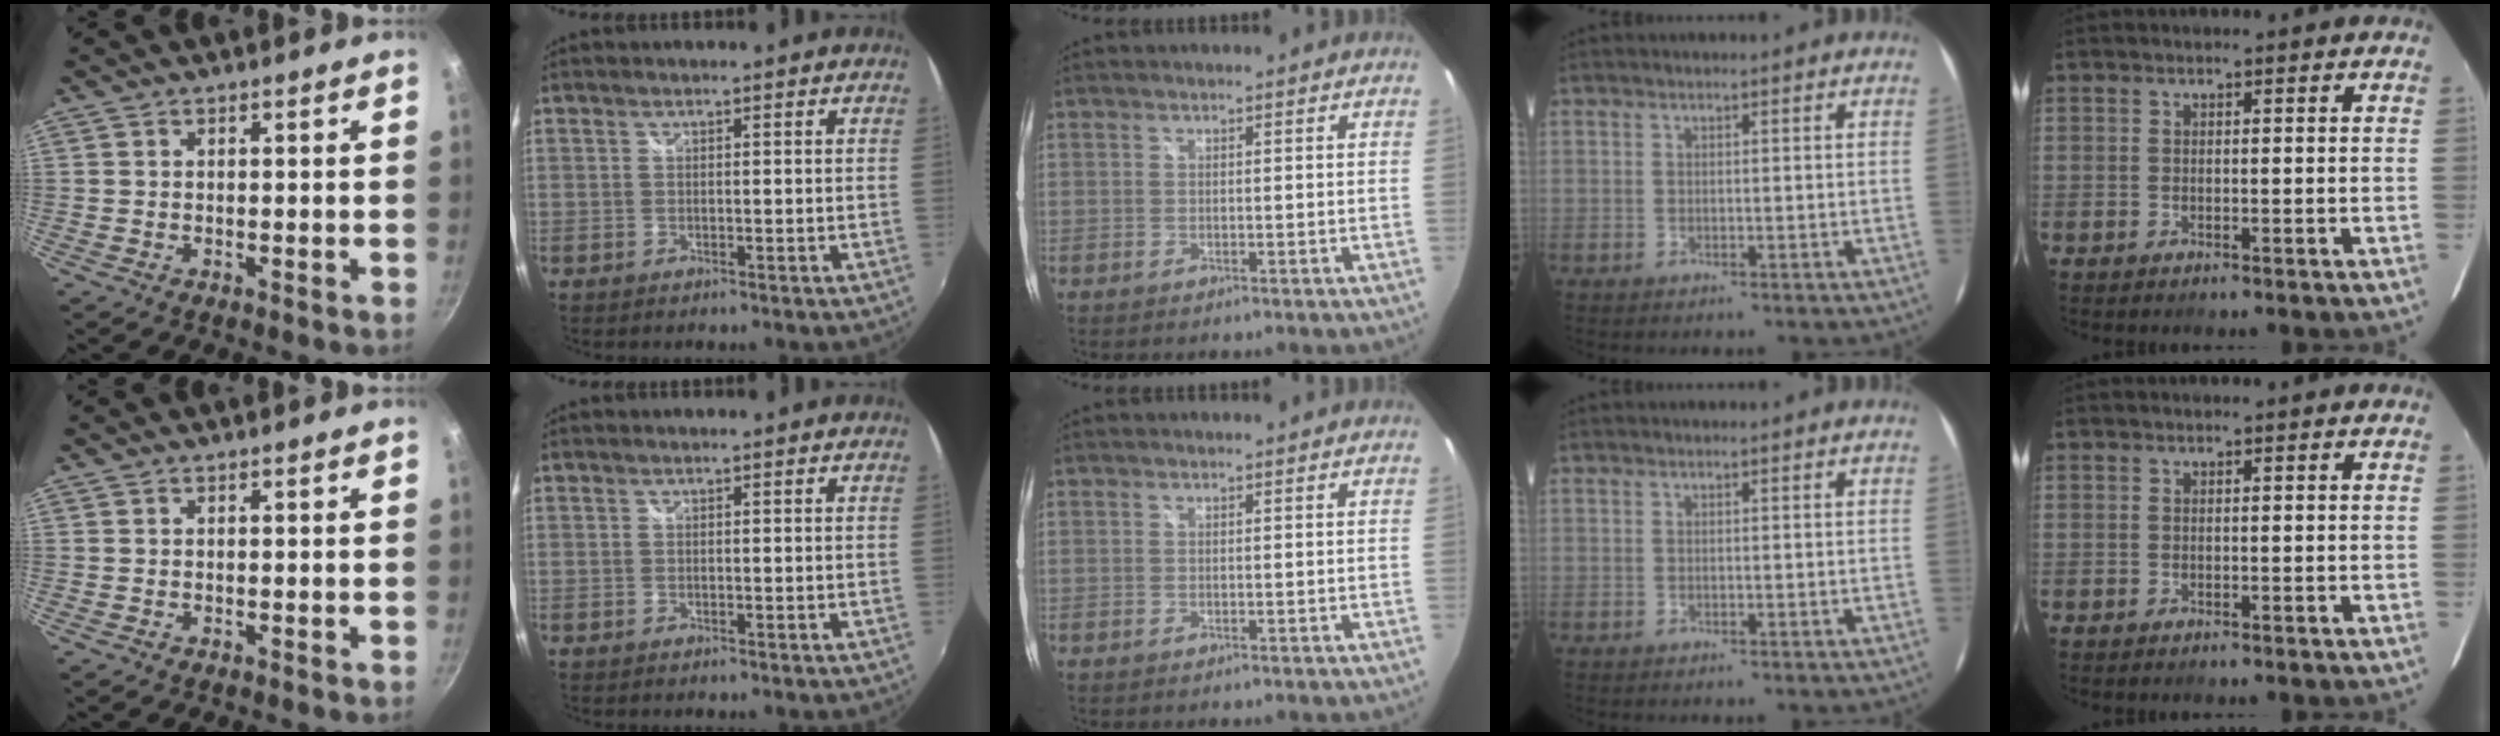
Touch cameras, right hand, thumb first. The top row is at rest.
{}